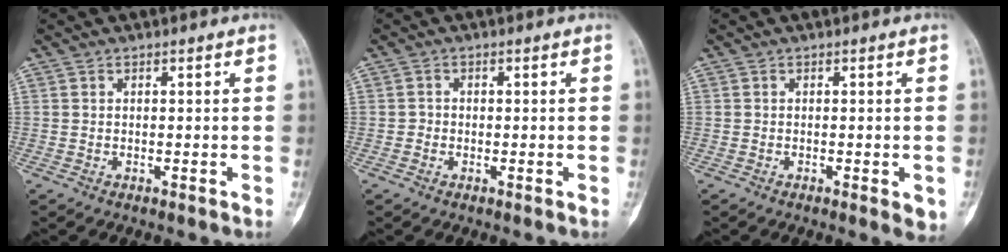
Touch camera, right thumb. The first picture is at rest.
{"total": 3.0, "force": [-1.0, 2.8, 0.7], "torque": [0.007, 0.012, -0.029]}
{"total": 2.9, "force": [-0.9, 0.9, 2.6], "torque": [-0.026, -0.005, -0.011]}